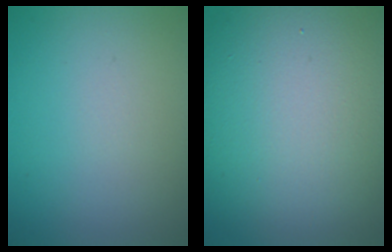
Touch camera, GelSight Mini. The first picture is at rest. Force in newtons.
{"total": 15.3, "press": 15.3, "slide": 1.1}